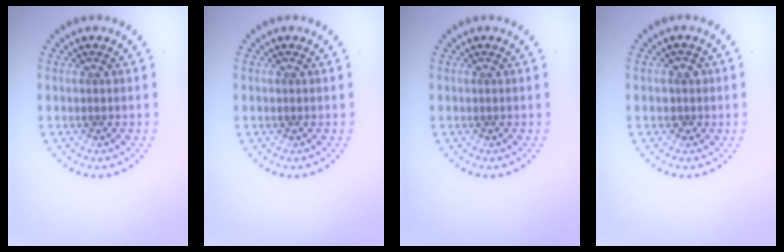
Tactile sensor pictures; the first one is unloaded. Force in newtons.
{"total": 0.0}
{"total": 0.0}
{"total": 1.3, "press": 1.2, "slide": 0.6}